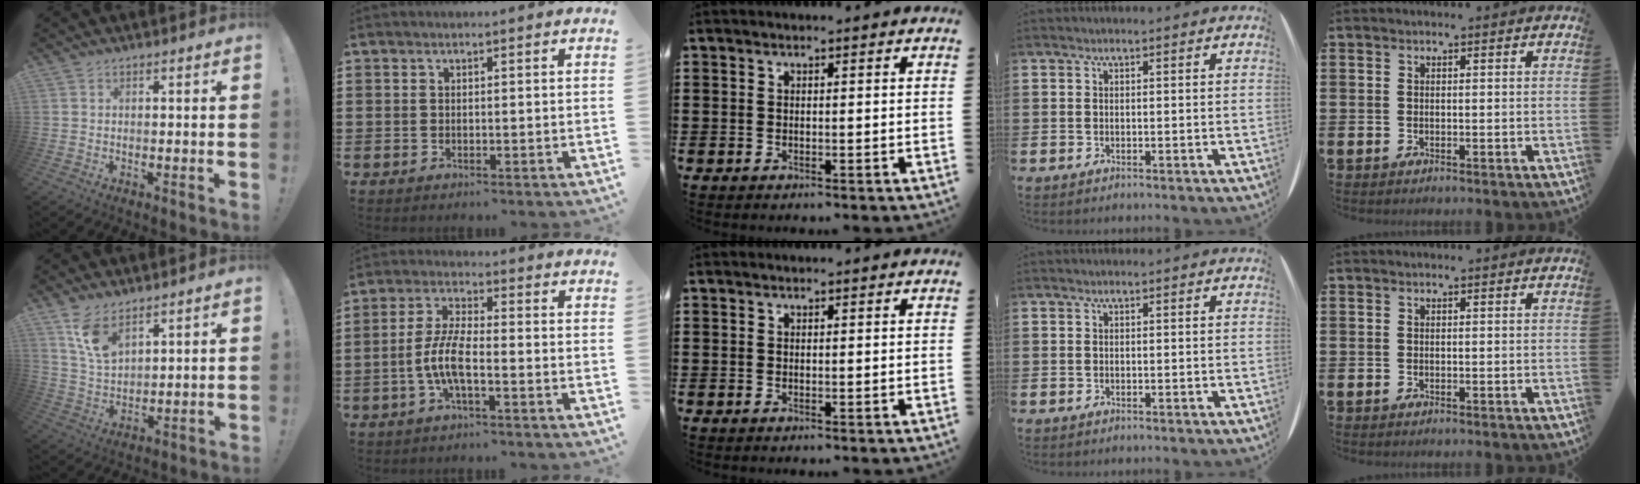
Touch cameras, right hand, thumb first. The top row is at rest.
{"thumb": {"total": 9.3, "force": [6.5, 4.1, 5.1], "torque": [-0.097, -0.033, 0.125]}, "index": {"total": 6.7, "force": [-2.2, 1.8, 6.0], "torque": [-0.146, -0.015, -0.048]}}